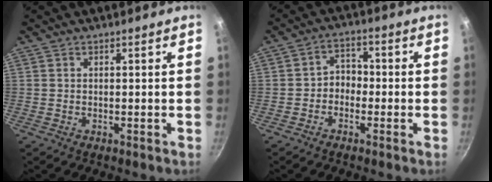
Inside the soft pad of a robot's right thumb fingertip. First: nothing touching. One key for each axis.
{"total": 4.1, "fx": -1.4, "fy": 3.2, "fz": 2.1, "tx": -0.009, "ty": 0.025, "tz": -0.031}